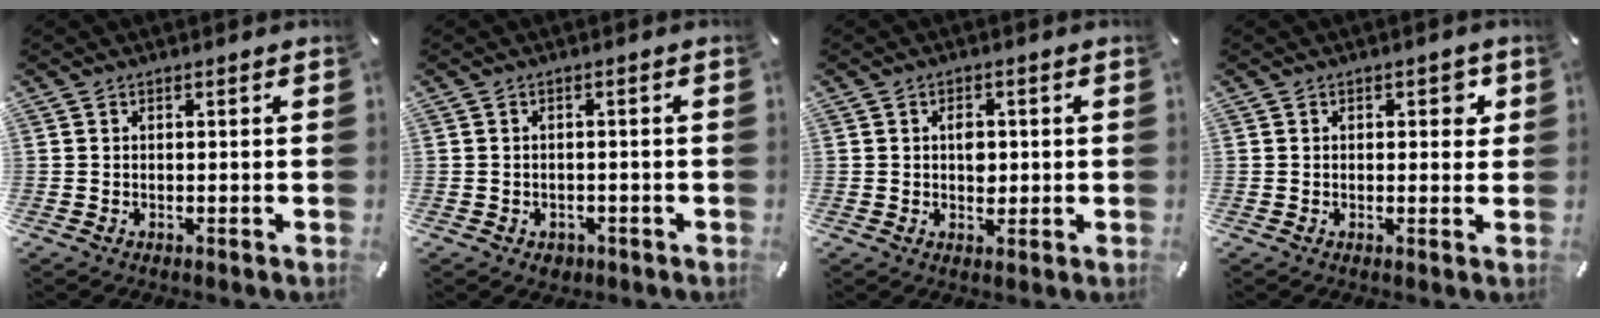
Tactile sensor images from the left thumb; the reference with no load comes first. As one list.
[{"total": 2.4, "force": [-1.1, 1.9, 1.0], "torque": [-0.015, 0.006, -0.021]}, {"total": 3.7, "force": [0.1, 2.8, 2.4], "torque": [-0.025, -0.003, -0.004]}, {"total": 2.6, "force": [0.8, 1.6, 1.9], "torque": [-0.015, -0.001, 0.005]}]